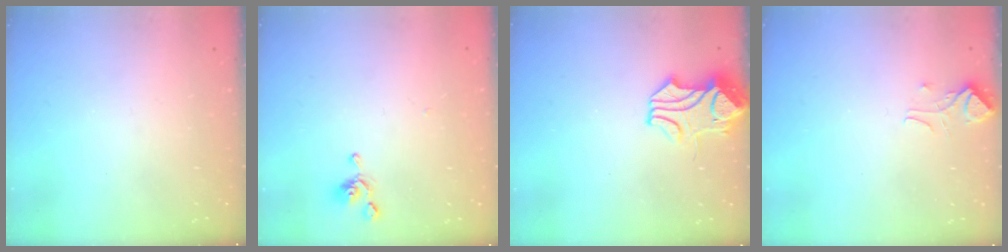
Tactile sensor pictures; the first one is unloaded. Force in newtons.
{"total": 0.6, "press": 0.3, "slide": 0.6}
{"total": 2.0, "press": 1.9, "slide": 0.6}
{"total": 0.9, "press": 0.5, "slide": 0.8}